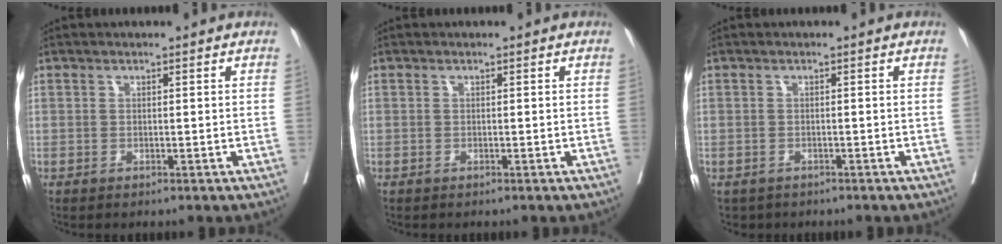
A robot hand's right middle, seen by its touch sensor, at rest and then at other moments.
{"total": 0.0}
{"total": 2.3, "force": [-1.8, 1.4, 0.0], "torque": [-0.004, 0.001, -0.029]}